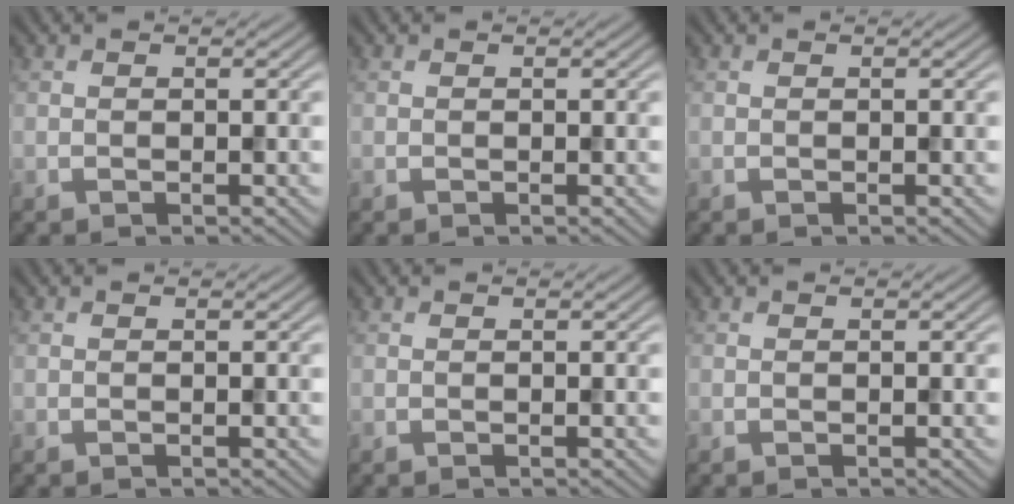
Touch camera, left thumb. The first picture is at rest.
{"total": 0.0}
{"total": 0.0}
{"total": 0.0}
{"total": 0.0}
{"total": 0.0}